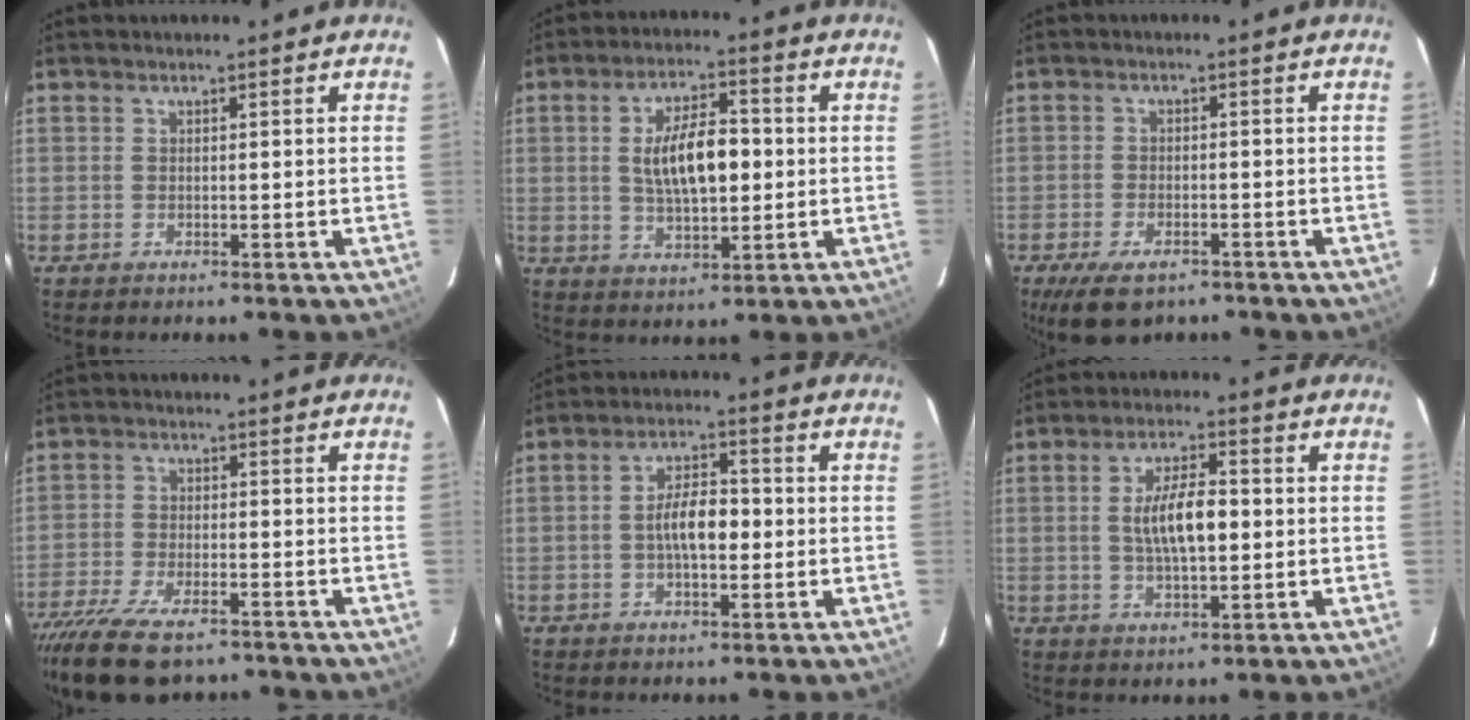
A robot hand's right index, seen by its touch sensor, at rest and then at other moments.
{"total": 10.8, "force": [0.6, 4.6, 9.7], "torque": [-0.177, 0.009, 0.017]}
{"total": 8.2, "force": [-5.6, 3.8, 4.6], "torque": [-0.108, -0.019, -0.091]}
{"total": 14.3, "force": [-10.9, 4.9, 7.8], "torque": [-0.179, -0.038, -0.191]}
{"total": 6.7, "force": [-0.8, 2.8, 6.0], "torque": [-0.108, 0.011, -0.013]}
{"total": 8.6, "force": [0.2, 3.1, 8.0], "torque": [-0.148, 0.006, 0.009]}